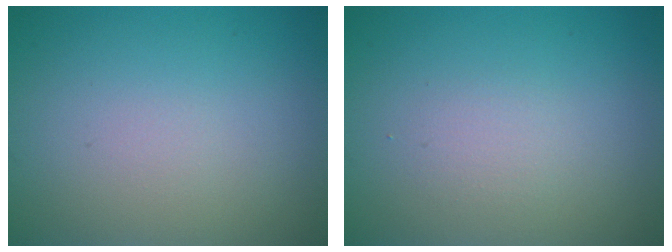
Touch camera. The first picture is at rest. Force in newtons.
{"total": 1.1, "press": 1.1, "slide": 0.1}